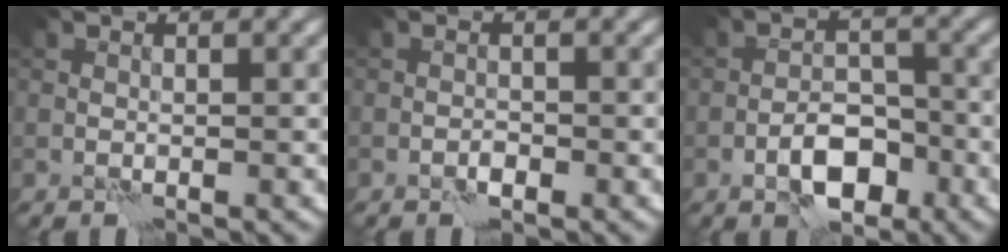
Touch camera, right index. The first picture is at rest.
{"total": 0.9, "force": [-0.7, 0.3, 0.5], "torque": [-0.009, 0.003, -0.013]}
{"total": 4.5, "force": [-2.5, 2.2, 3.1], "torque": [-0.043, 0.009, -0.042]}